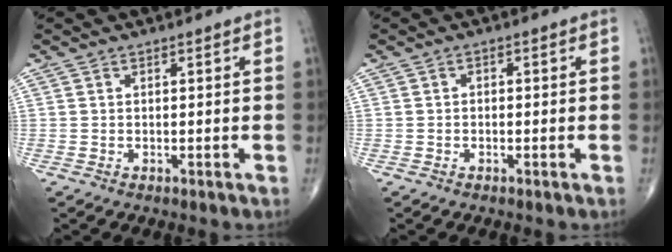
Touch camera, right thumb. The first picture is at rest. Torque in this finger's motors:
{"motor_torque": [-0.35, -0.05, 0.09, 0.14, -0.09]}